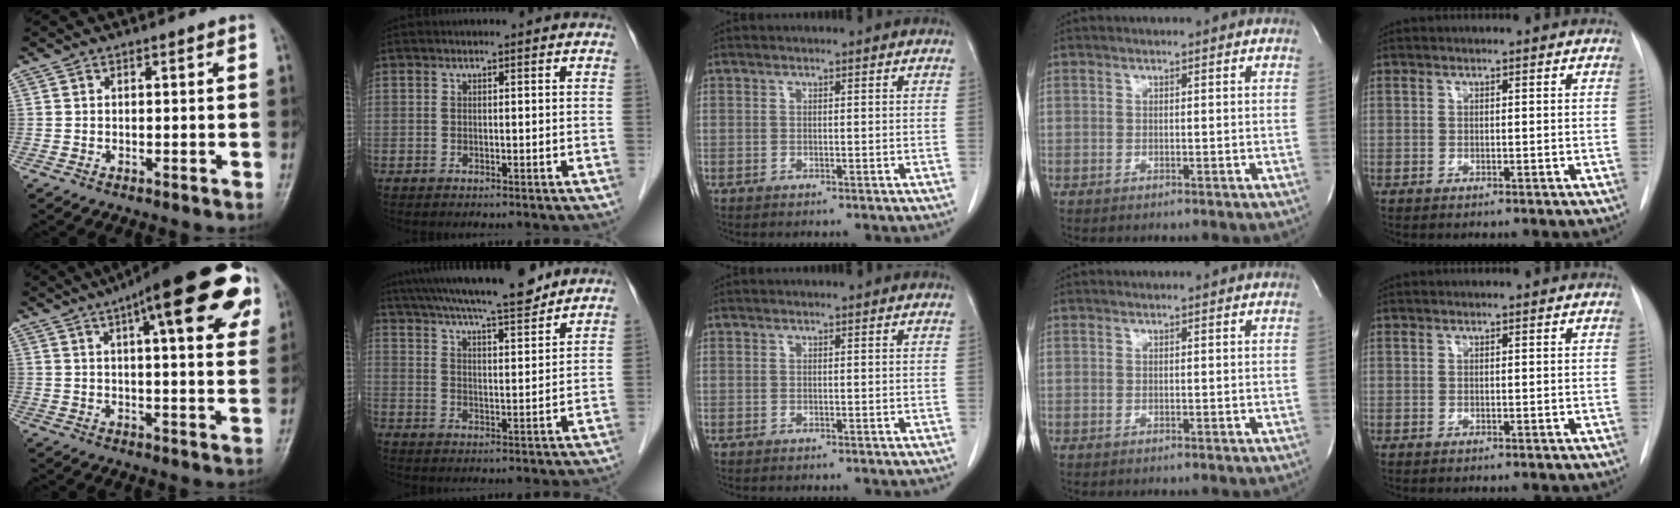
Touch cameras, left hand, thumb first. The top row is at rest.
{"thumb": {"total": 22.6, "force": [10.7, 6.5, 18.8], "torque": [-0.240, -0.002, 0.138]}, "index": {"total": 15.0, "force": [12.7, 1.4, 7.9], "torque": [-0.131, 0.004, 0.186]}}